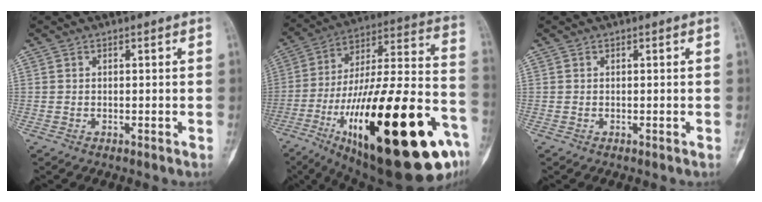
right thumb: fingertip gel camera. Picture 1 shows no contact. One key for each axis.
{"total": 40.7, "fx": -16.8, "fy": 11.9, "fz": 35.1, "tx": -0.505, "ty": 0.047, "tz": -0.259}
{"total": 0.0}